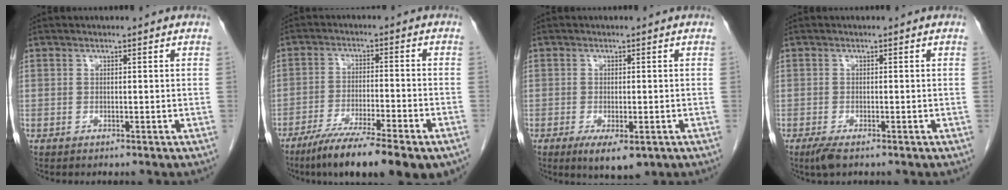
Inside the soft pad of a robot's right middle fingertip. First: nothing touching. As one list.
[{"total": 15.4, "force": [-11.1, 1.9, 10.5], "torque": [-0.137, -0.030, -0.175]}, {"total": 5.5, "force": [-2.8, 1.9, 4.3], "torque": [-0.063, -0.012, -0.034]}, {"total": 2.4, "force": [-1.6, 0.6, 1.7], "torque": [-0.038, -0.007, -0.028]}]